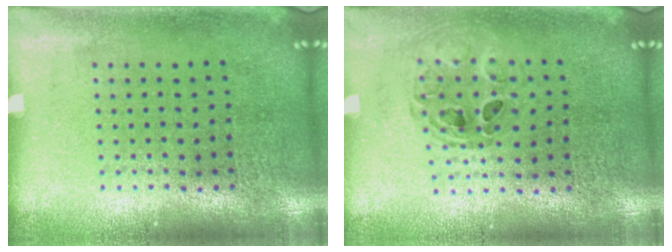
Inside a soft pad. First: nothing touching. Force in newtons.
{"total": 0.8, "press": 0.8, "slide": 0.1}